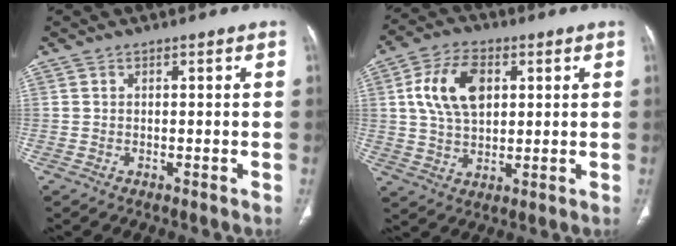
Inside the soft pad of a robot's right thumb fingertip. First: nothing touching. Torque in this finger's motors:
{"motor_torque": [0.55, 1.68, 0.79, -0.41, 0.12]}